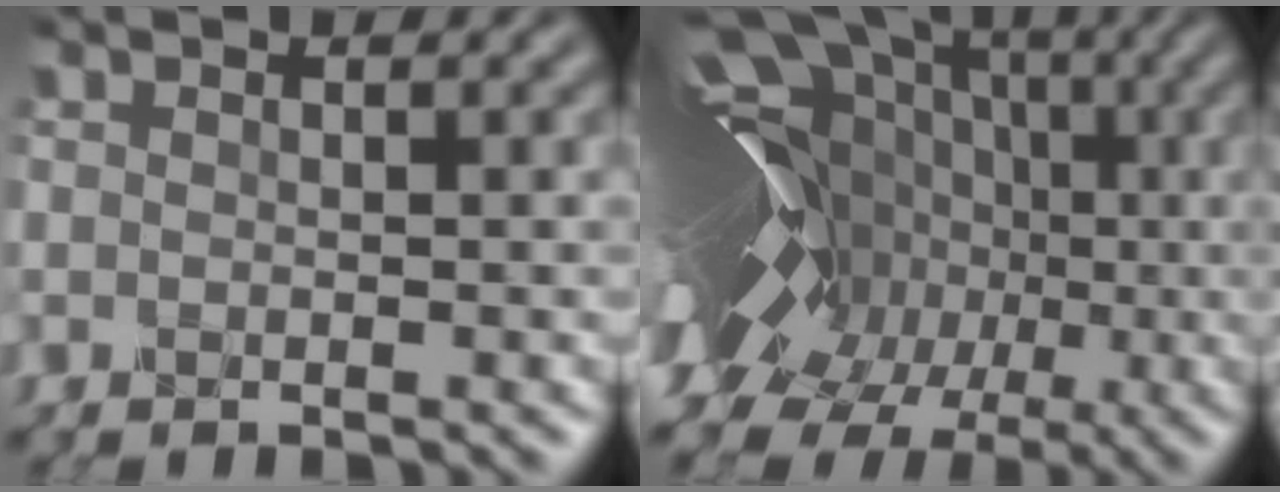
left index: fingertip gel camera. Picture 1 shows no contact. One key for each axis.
{"total": 19.5, "fx": -2.1, "fy": 14.2, "fz": 13.3, "tx": -0.225, "ty": 0.033, "tz": -0.056}